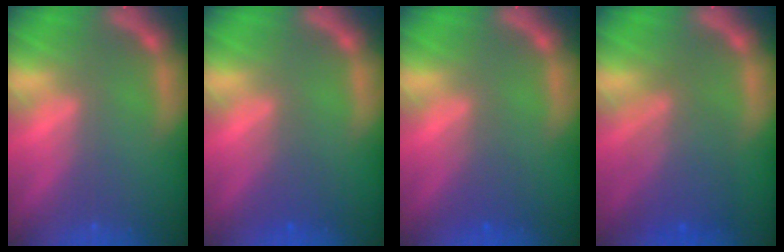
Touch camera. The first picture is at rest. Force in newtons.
{"total": 2.0}
{"total": 2.0}
{"total": 5.5}